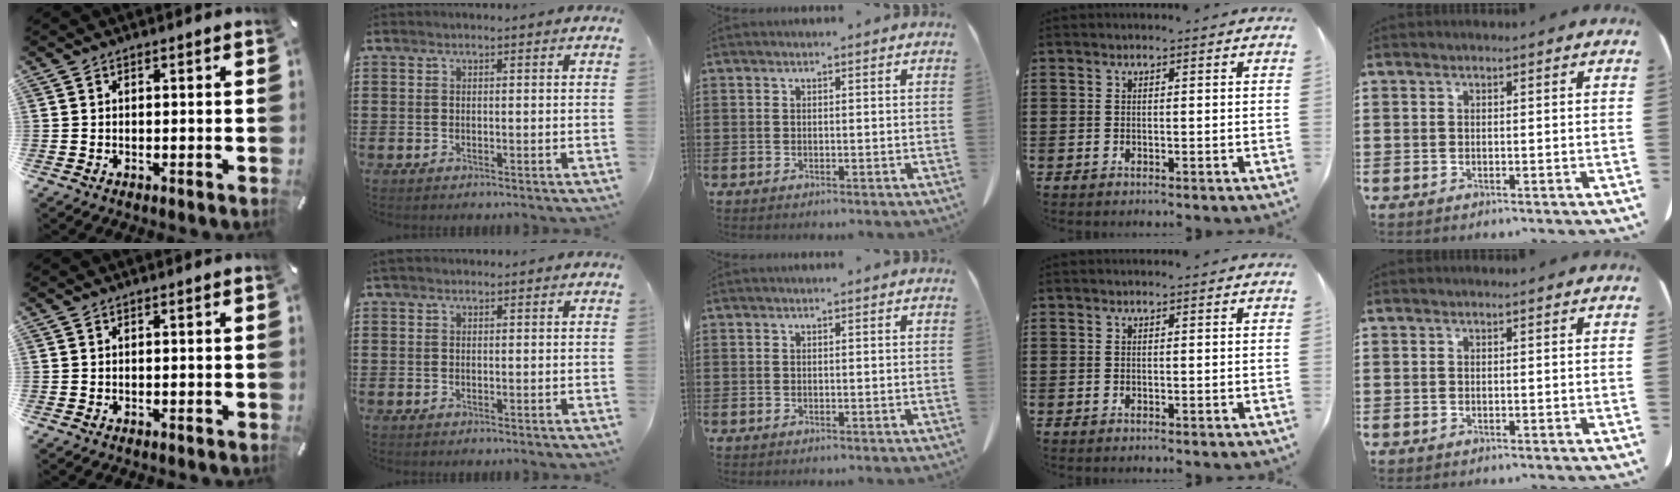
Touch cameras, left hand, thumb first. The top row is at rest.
{"index": {"total": 0.5, "force": [0.2, 0.4, 0.2], "torque": [-0.006, 0.005, 0.003]}}